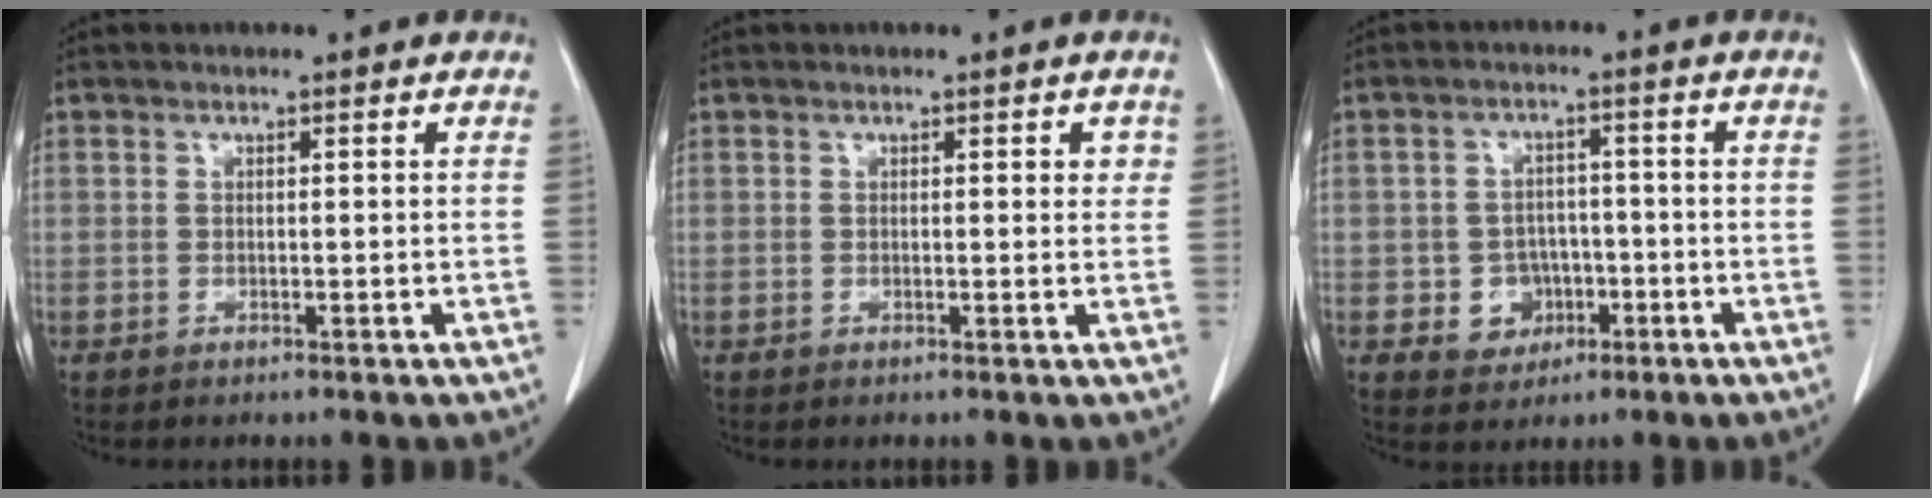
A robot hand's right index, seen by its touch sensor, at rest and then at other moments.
{"total": 1.7, "force": [0.6, 0.8, 1.3], "torque": [-0.009, 0.000, 0.004]}
{"total": 5.1, "force": [-1.4, 4.8, 1.2], "torque": [-0.010, 0.011, -0.009]}